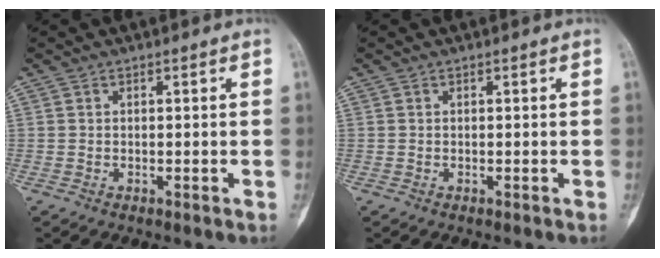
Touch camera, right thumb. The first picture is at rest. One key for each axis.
{"total": 0.0}